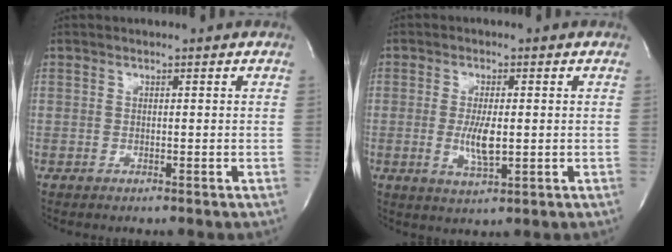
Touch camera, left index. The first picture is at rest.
{"total": 5.0, "force": [-0.5, 1.2, 4.8], "torque": [-0.098, -0.012, -0.006]}